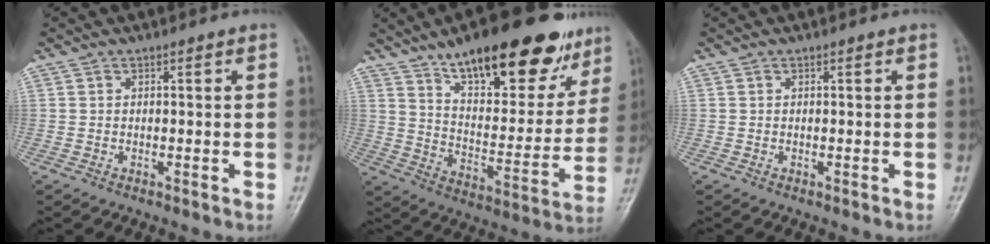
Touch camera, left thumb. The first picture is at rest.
{"total": 25.2, "force": [16.5, 9.4, 16.5], "torque": [-0.191, -0.056, 0.255]}
{"total": 0.0}